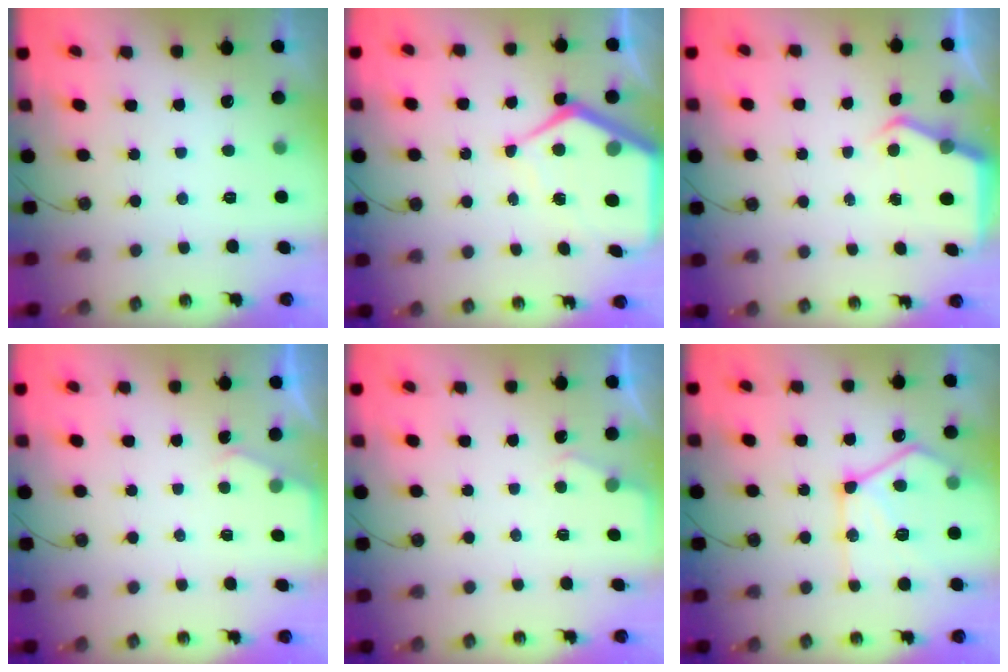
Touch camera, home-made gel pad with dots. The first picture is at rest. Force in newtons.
{"total": 10.8, "press": 10.8, "slide": 0.9}
{"total": 5.1, "press": 5.1, "slide": 0.7}
{"total": 3.0, "press": 2.9, "slide": 0.5}
{"total": 3.1, "press": 3.0, "slide": 0.5}
{"total": 17.4, "press": 17.3, "slide": 1.8}